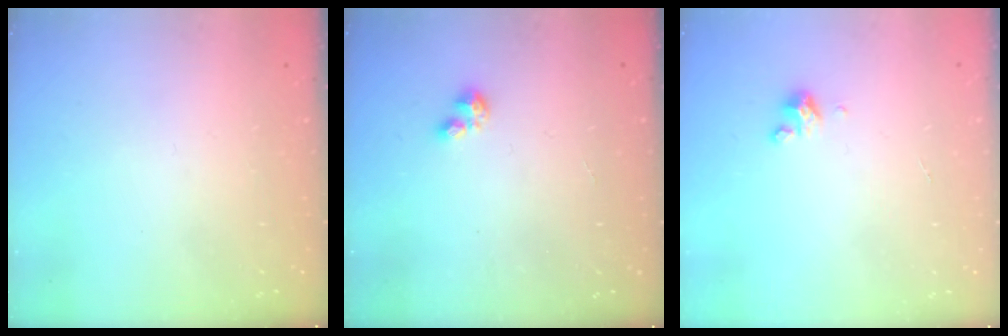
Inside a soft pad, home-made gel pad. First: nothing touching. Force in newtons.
{"total": 1.3, "press": 1.2, "slide": 0.3}
{"total": 1.7, "press": 1.7, "slide": 0.3}